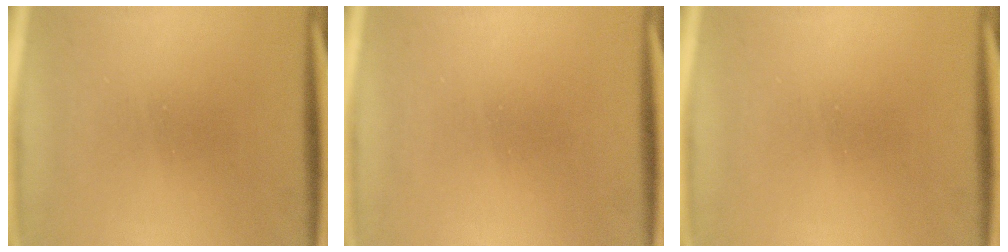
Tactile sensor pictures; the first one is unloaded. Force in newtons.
{"total": 1.9}
{"total": 0.0}